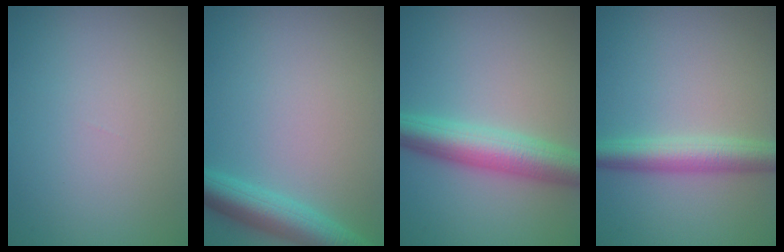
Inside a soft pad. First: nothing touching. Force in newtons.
{"total": 4.5, "press": 4.5, "slide": 0.2}
{"total": 5.8, "press": 5.8, "slide": 0.1}
{"total": 3.9, "press": 3.9, "slide": 0.1}